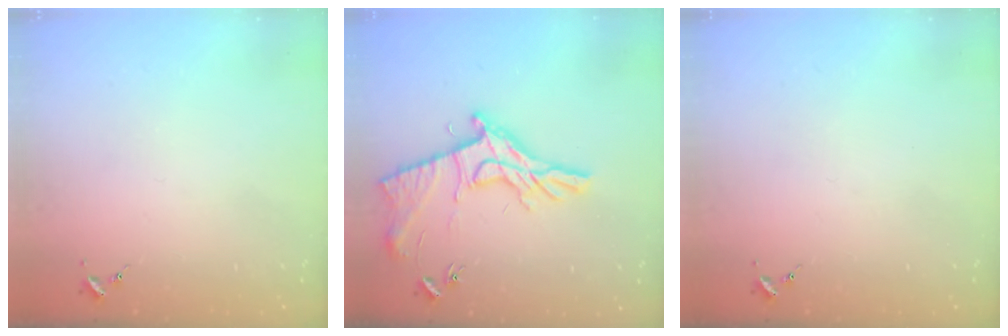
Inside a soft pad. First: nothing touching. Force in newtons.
{"total": 15.3, "press": 15.3, "slide": 0.6}
{"total": 0.0}